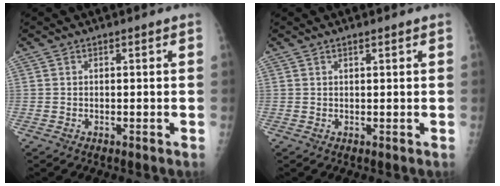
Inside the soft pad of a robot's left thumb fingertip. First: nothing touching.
{"total": 1.1, "force": [0.8, 0.2, 0.7], "torque": [-0.010, -0.003, 0.014]}